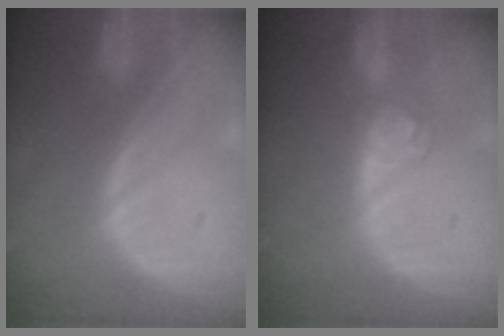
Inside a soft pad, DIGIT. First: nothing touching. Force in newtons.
{"total": 4.3, "press": 4.0, "slide": 1.6}